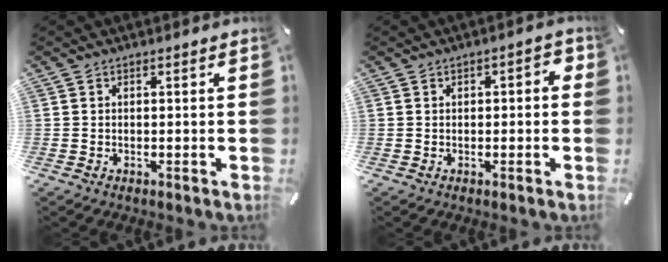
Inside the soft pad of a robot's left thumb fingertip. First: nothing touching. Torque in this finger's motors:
{"motor_torque": [0.04, -0.05, 0.15, 0.13, -0.02]}